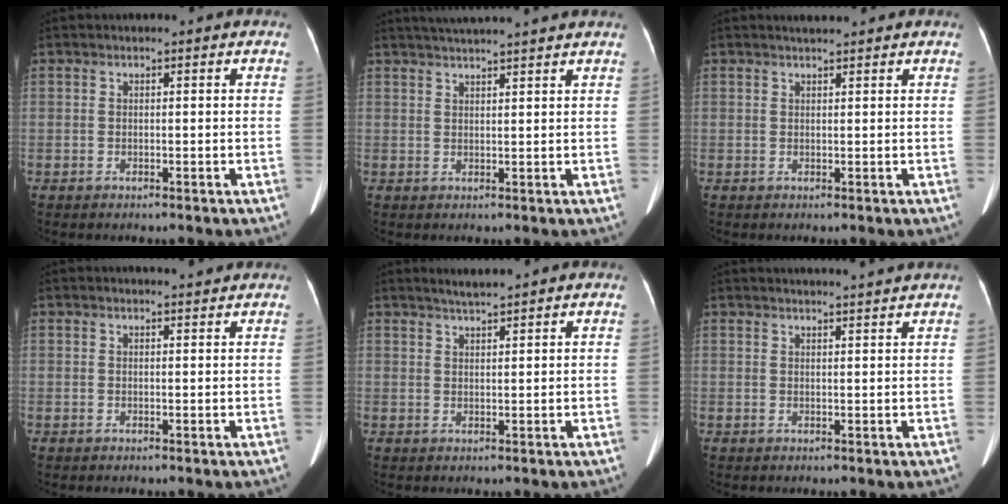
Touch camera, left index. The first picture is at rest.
{"total": 9.3, "force": [8.4, -0.5, 4.0], "torque": [-0.066, 0.031, 0.113]}
{"total": 2.0, "force": [1.8, 0.1, 0.8], "torque": [-0.017, 0.012, 0.033]}
{"total": 1.5, "force": [1.5, -0.1, 0.1], "torque": [-0.006, -0.002, 0.024]}
{"total": 2.7, "force": [2.5, -0.4, 0.9], "torque": [-0.021, 0.007, 0.048]}
{"total": 6.2, "force": [5.9, -1.0, 1.7], "torque": [-0.019, 0.012, 0.068]}